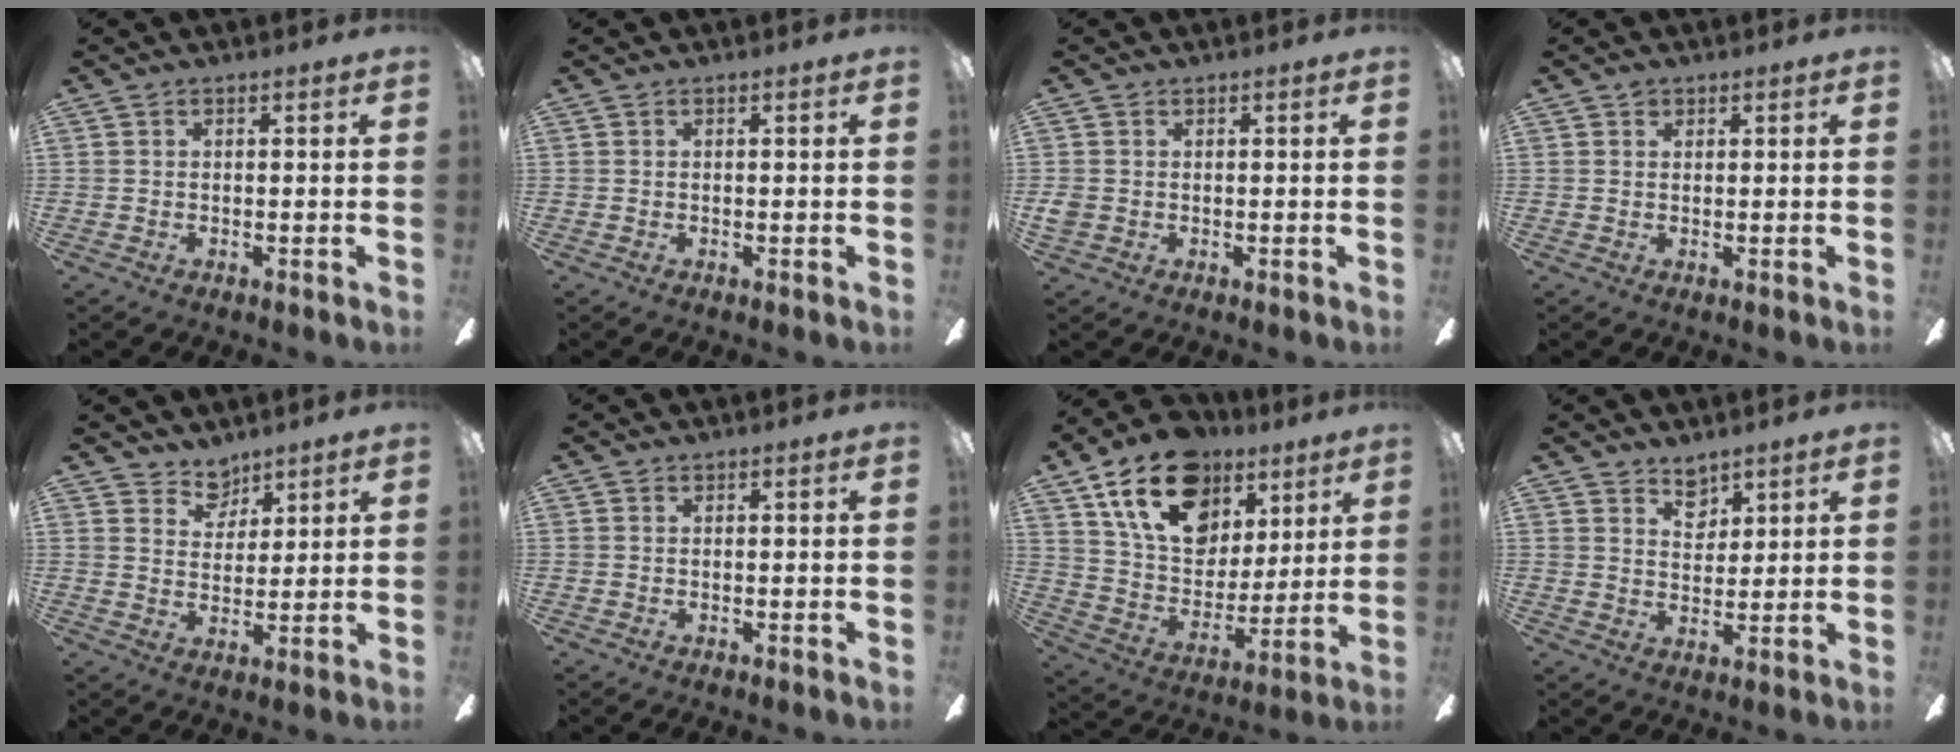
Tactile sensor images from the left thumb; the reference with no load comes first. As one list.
[{"total": 0.0}, {"total": 2.2, "force": [-0.1, 2.0, 0.9], "torque": [-0.014, 0.005, -0.003]}, {"total": 1.3, "force": [0.8, 0.8, 0.5], "torque": [-0.011, 0.002, 0.015]}, {"total": 5.9, "force": [4.9, 3.2, 0.2], "torque": [-0.002, -0.033, 0.090]}, {"total": 0.0}, {"total": 21.2, "force": [11.9, 13.7, 11.0], "torque": [-0.189, -0.049, 0.220]}, {"total": 5.2, "force": [4.2, 2.8, 1.3], "torque": [-0.013, -0.021, 0.076]}]